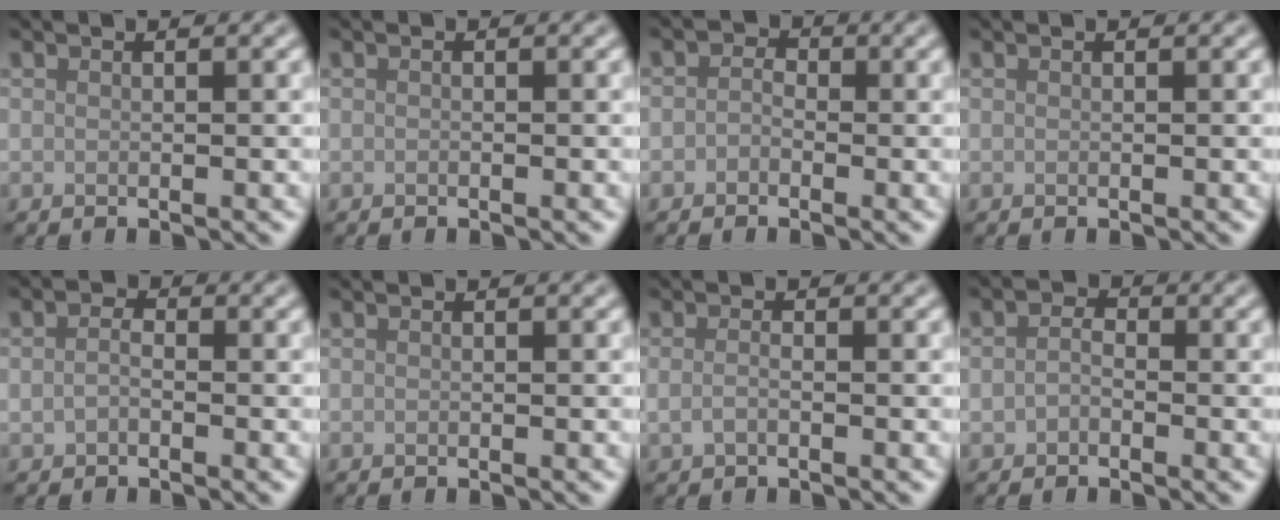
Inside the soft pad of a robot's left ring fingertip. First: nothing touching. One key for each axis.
{"total": 0.0}
{"total": 1.3, "fx": -0.4, "fy": 1.2, "fz": 0.4, "tx": -0.001, "ty": 0.000, "tz": -0.015}
{"total": 0.0}
{"total": 1.4, "fx": -0.3, "fy": 1.1, "fz": 0.9, "tx": -0.019, "ty": 0.002, "tz": -0.011}
{"total": 0.0}
{"total": 1.1, "fx": -0.3, "fy": 0.5, "fz": 0.8, "tx": -0.022, "ty": -0.002, "tz": -0.010}
{"total": 1.5, "fx": -0.5, "fy": 1.2, "fz": 0.7, "tx": -0.011, "ty": 0.002, "tz": -0.017}